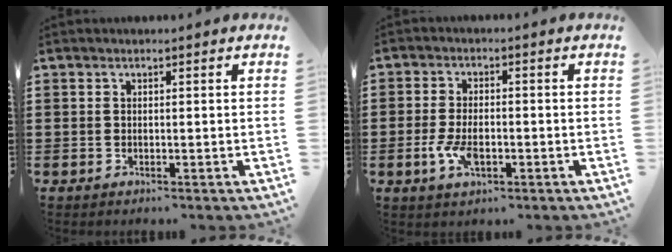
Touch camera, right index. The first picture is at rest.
{"total": 4.9, "force": [-1.5, 2.2, 4.1], "torque": [-0.092, -0.005, -0.028]}